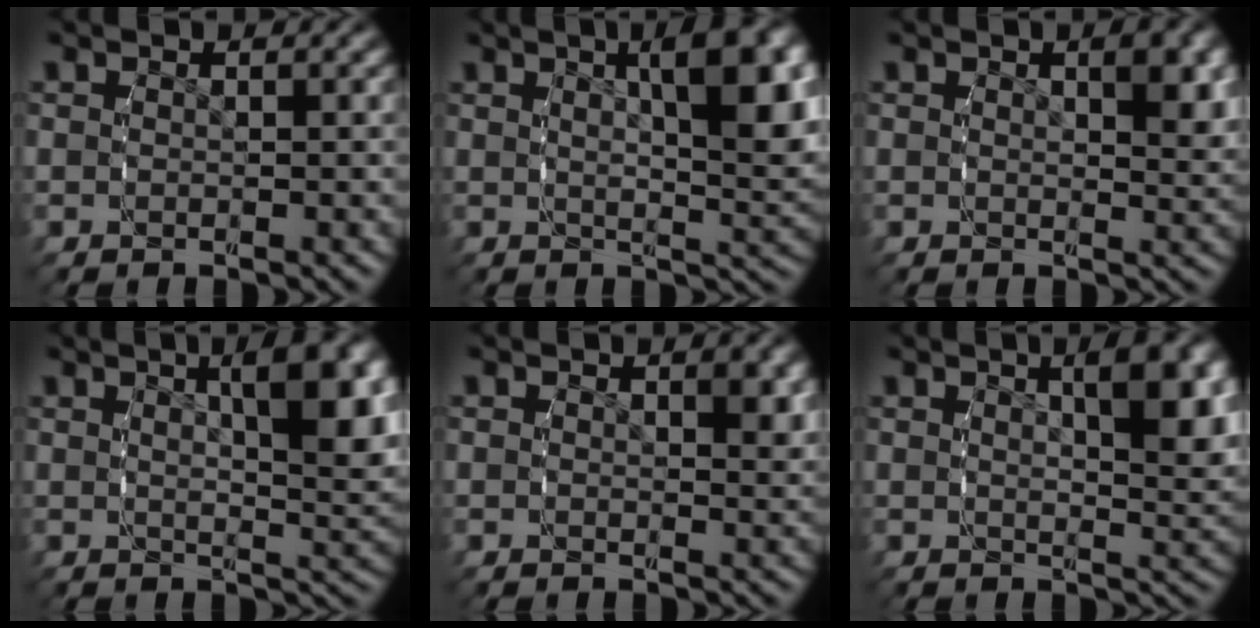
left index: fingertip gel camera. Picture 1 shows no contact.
{"total": 8.0, "force": [2.3, 2.7, 7.1], "torque": [-0.079, 0.007, 0.040]}
{"total": 2.5, "force": [0.7, 0.6, 2.3], "torque": [-0.021, -0.007, 0.016]}
{"total": 7.1, "force": [2.1, 2.2, 6.4], "torque": [-0.069, 0.004, 0.038]}
{"total": 1.5, "force": [0.4, 0.3, 1.4], "torque": [-0.011, -0.005, 0.009]}
{"total": 5.4, "force": [1.6, 1.4, 4.9], "torque": [-0.050, -0.001, 0.031]}